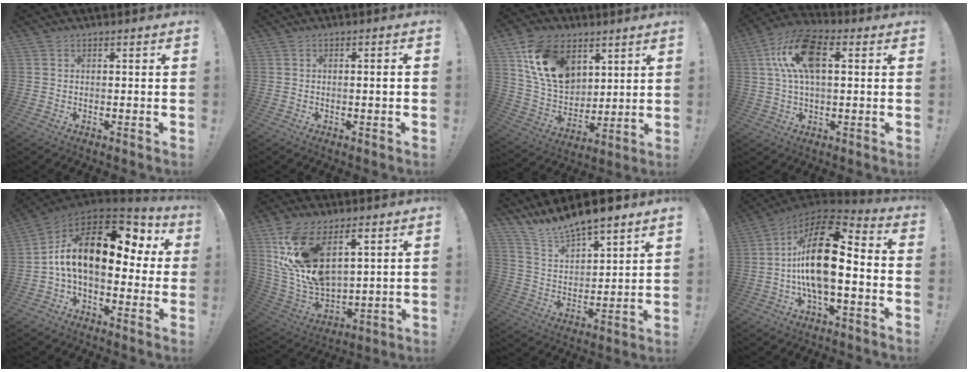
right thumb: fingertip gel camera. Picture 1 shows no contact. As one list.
[{"total": 2.1, "force": [0.1, -0.1, 2.1], "torque": [-0.029, -0.002, -0.002]}, {"total": 18.5, "force": [8.5, 12.9, 10.2], "torque": [-0.190, -0.036, 0.161]}, {"total": 15.2, "force": [3.8, 8.2, 12.2], "torque": [-0.229, 0.014, 0.071]}, {"total": 20.0, "force": [3.8, 10.1, 16.8], "torque": [-0.291, -0.007, 0.065]}, {"total": 18.2, "force": [8.8, 10.3, 12.1], "torque": [-0.252, -0.047, 0.163]}, {"total": 9.9, "force": [9.8, 0.3, 1.3], "torque": [-0.055, -0.097, 0.175]}, {"total": 21.7, "force": [0.0, 9.5, 19.5], "torque": [-0.348, 0.004, -0.005]}]